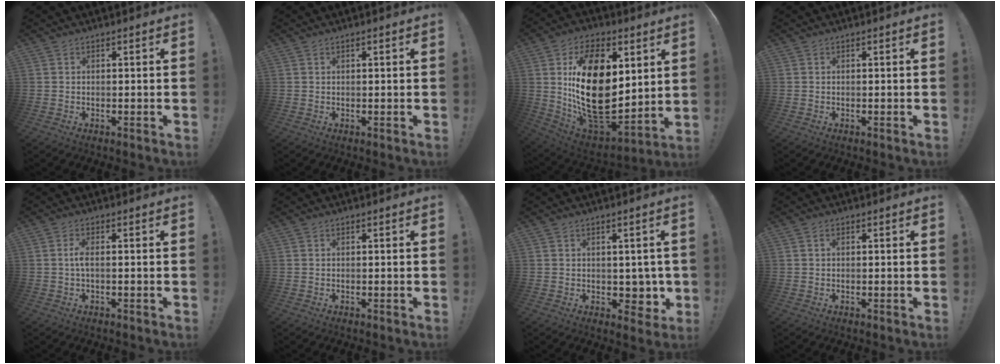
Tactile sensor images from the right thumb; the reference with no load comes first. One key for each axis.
{"total": 0.6, "fx": 0.3, "fy": -0.1, "fz": 0.5, "tx": -0.005, "ty": -0.001, "tz": 0.003}
{"total": 27.6, "fx": 4.2, "fy": 16.6, "fz": 21.6, "tx": -0.409, "ty": -0.034, "tz": 0.085}
{"total": 0.0}
{"total": 3.1, "fx": -0.2, "fy": 0.8, "fz": 3.0, "tx": -0.070, "ty": 0.005, "tz": -0.006}
{"total": 0.0}
{"total": 5.3, "fx": 1.2, "fy": 4.7, "fz": 2.2, "tx": -0.010, "ty": -0.014, "tz": 0.029}
{"total": 0.9, "fx": 0.3, "fy": 0.6, "fz": 0.6, "tx": -0.019, "ty": 0.006, "tz": 0.005}